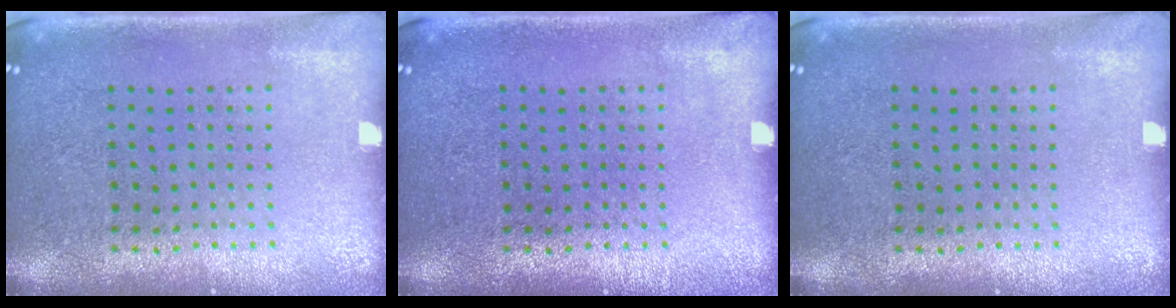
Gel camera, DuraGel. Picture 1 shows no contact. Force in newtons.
{"total": 0.0}
{"total": 0.0}